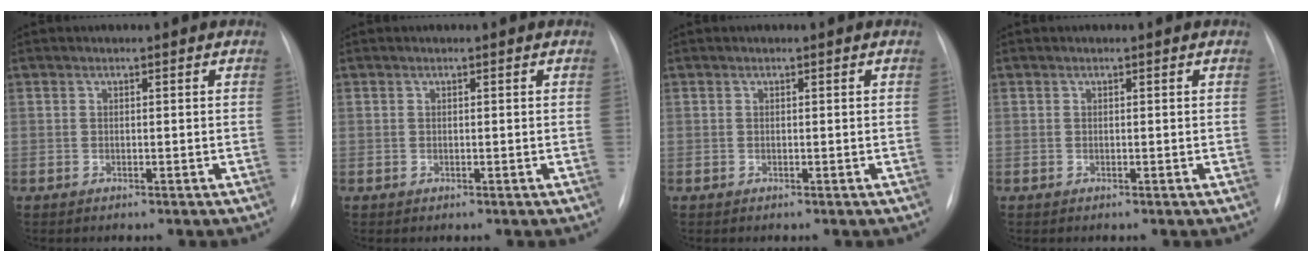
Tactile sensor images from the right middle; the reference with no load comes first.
{"total": 0.0}
{"total": 0.0}
{"total": 0.0}